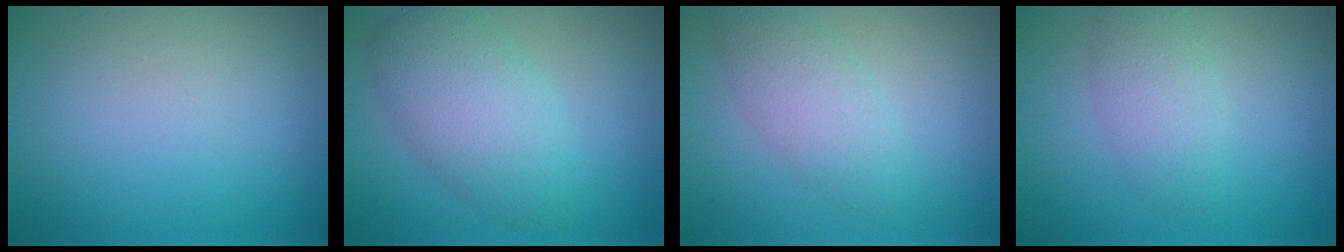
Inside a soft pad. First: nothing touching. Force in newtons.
{"total": 5.6, "press": 5.6, "slide": 0.2}
{"total": 3.2, "press": 3.2, "slide": 0.0}
{"total": 2.7, "press": 2.7, "slide": 0.1}